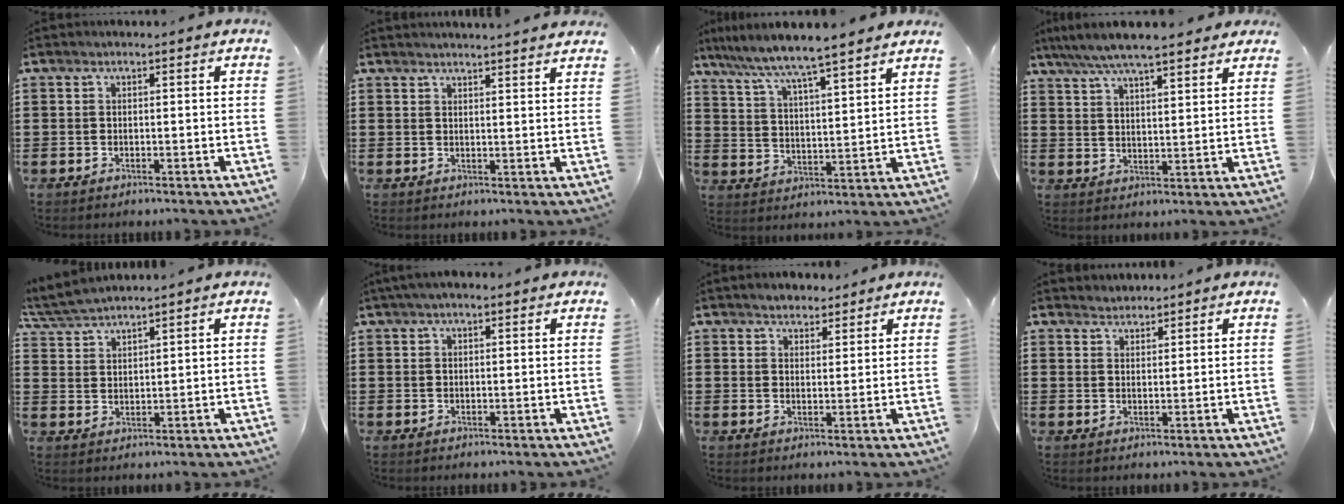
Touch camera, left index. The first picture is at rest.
{"total": 2.4, "force": [2.3, -0.5, 0.2], "torque": [-0.009, -0.006, 0.044]}
{"total": 5.5, "force": [5.1, -0.5, 1.9], "torque": [-0.063, -0.037, 0.080]}
{"total": 6.3, "force": [5.6, 0.8, 2.9], "torque": [-0.074, -0.015, 0.099]}
{"total": 3.7, "force": [3.6, 0.0, 0.9], "torque": [-0.032, -0.007, 0.067]}
{"total": 2.1, "force": [1.5, 0.7, 1.3], "torque": [-0.027, 0.006, 0.027]}
{"total": 2.7, "force": [2.5, 1.2, 0.1], "torque": [-0.009, 0.006, 0.047]}
{"total": 1.8, "force": [1.7, 0.3, -0.3], "torque": [0.002, 0.003, 0.035]}